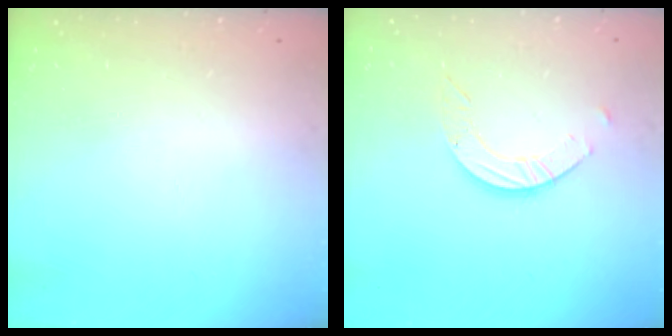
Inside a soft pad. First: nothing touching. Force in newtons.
{"total": 5.8, "press": 5.8, "slide": 0.1}